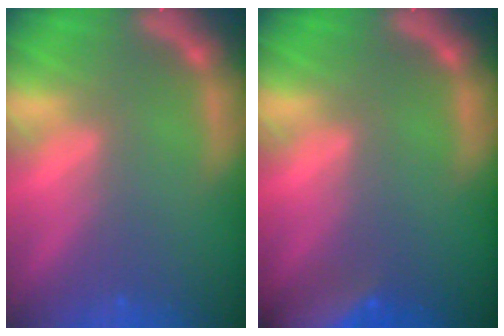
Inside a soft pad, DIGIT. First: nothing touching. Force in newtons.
{"total": 8.5}